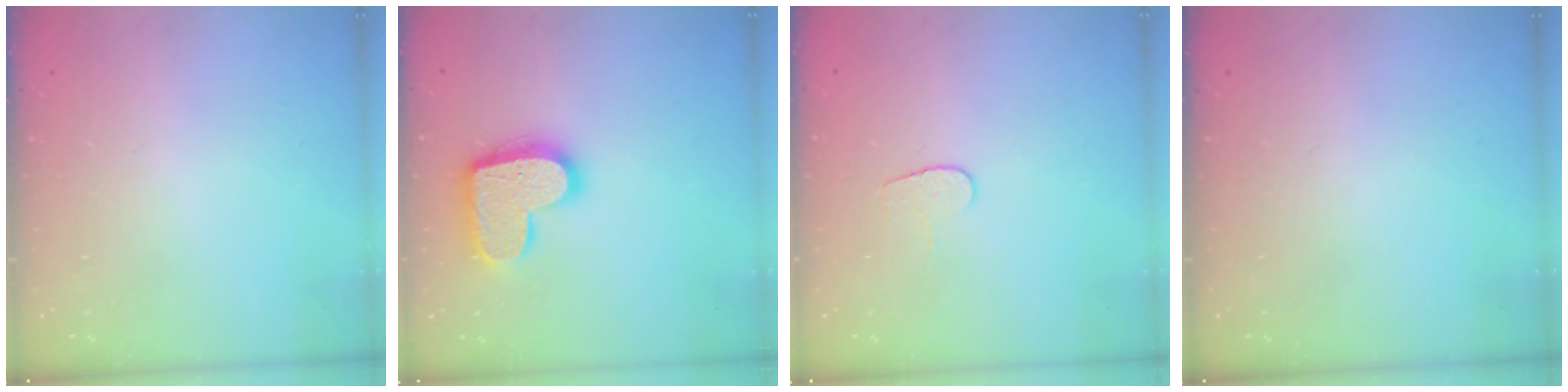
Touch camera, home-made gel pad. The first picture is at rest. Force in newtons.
{"total": 17.4, "press": 17.4, "slide": 0.9}
{"total": 5.1, "press": 5.1, "slide": 0.5}
{"total": 0.0}